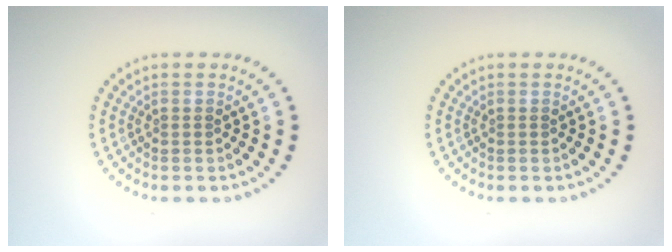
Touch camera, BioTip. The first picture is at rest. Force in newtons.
{"total": 0.0}